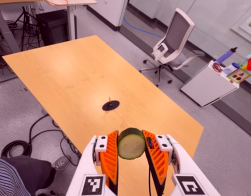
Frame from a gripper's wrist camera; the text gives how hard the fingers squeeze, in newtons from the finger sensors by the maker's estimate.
{"total": 10.2, "left": 9.7, "right": 10.7}